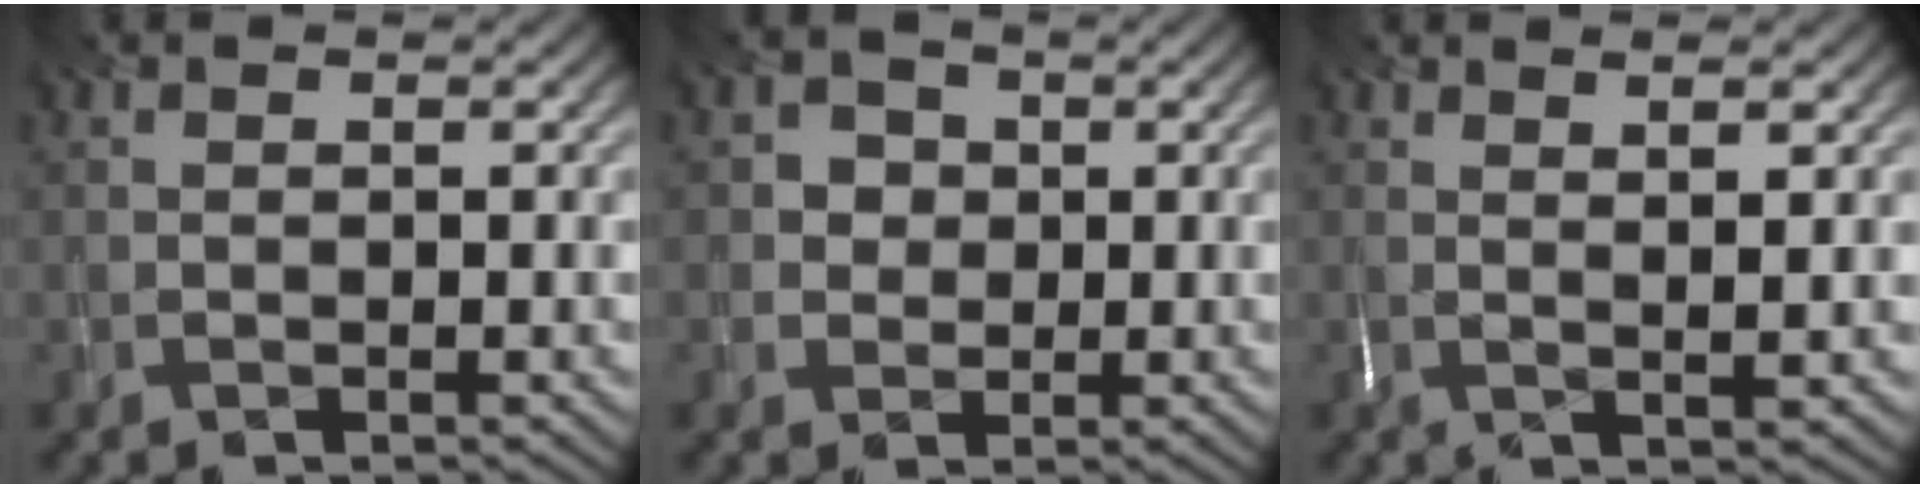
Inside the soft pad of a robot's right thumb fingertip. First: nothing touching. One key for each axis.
{"total": 2.8, "fx": 0.4, "fy": 2.7, "fz": 0.9, "tx": -0.028, "ty": 0.001, "tz": -0.003}
{"total": 2.8, "fx": 1.4, "fy": 0.1, "fz": 2.4, "tx": -0.045, "ty": 0.000, "tz": 0.025}